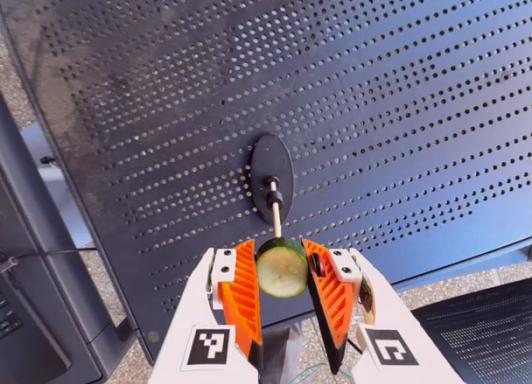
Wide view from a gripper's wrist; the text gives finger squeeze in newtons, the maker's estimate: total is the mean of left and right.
{"total": 9.5, "left": 8.9, "right": 10.1}